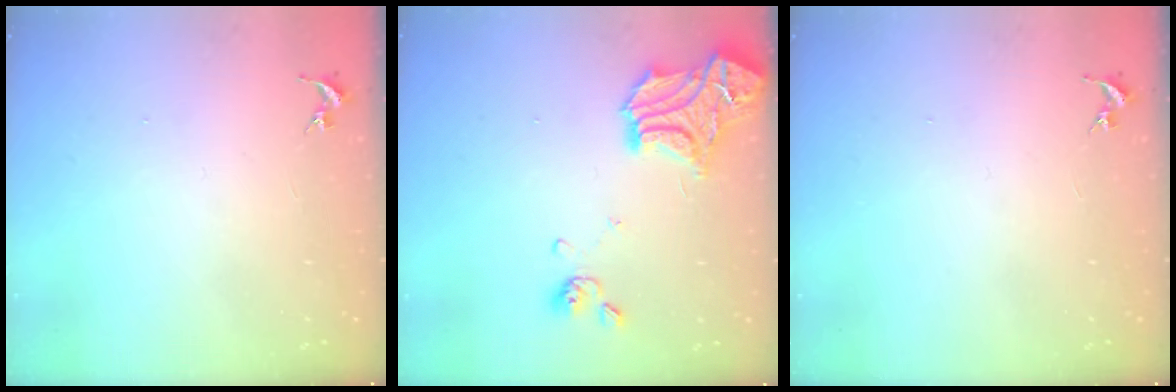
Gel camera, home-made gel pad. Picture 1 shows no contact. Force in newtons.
{"total": 17.6, "press": 17.6, "slide": 1.7}
{"total": 0.0}